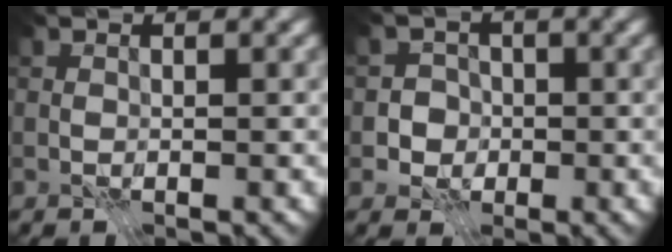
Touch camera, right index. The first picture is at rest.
{"total": 2.6, "force": [-0.8, 2.4, 0.6], "torque": [0.014, 0.006, -0.032]}